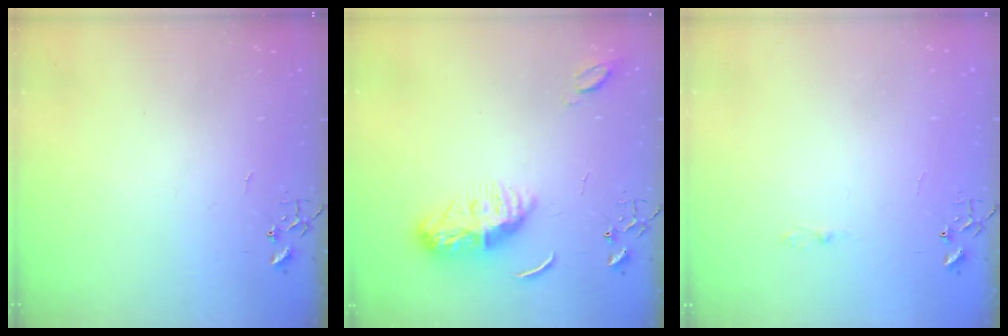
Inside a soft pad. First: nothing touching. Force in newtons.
{"total": 10.4, "press": 10.4, "slide": 0.1}
{"total": 2.5, "press": 2.5, "slide": 0.3}